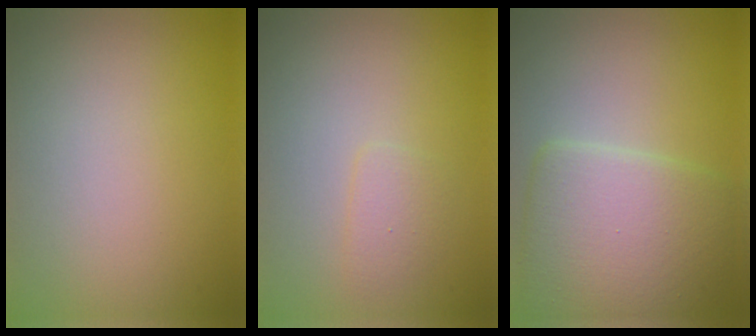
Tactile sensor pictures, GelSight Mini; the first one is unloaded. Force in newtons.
{"total": 1.3, "press": 1.3, "slide": 0.1}
{"total": 6.6, "press": 6.6, "slide": 0.3}